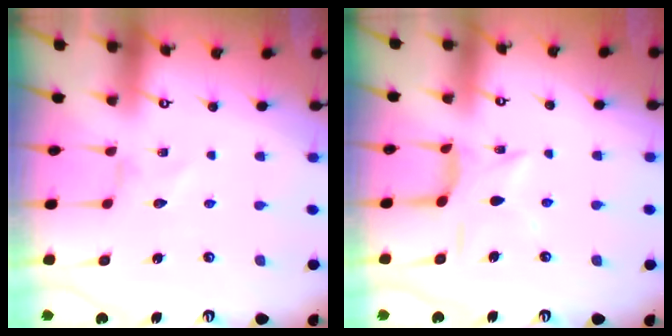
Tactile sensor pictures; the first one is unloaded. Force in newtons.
{"total": 9.2, "press": 9.2, "slide": 0.7}